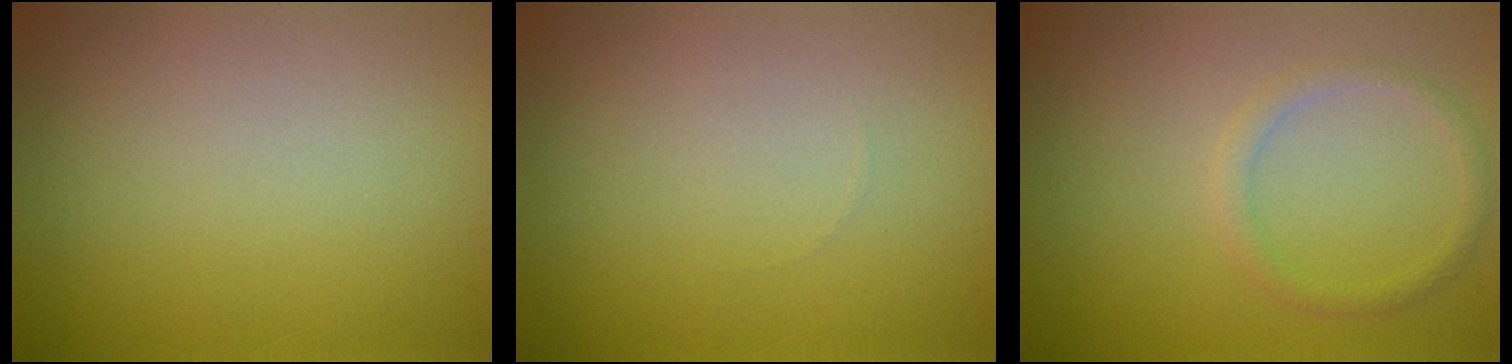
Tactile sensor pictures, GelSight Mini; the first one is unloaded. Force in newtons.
{"total": 0.0}
{"total": 1.3, "press": 1.3, "slide": 0.0}